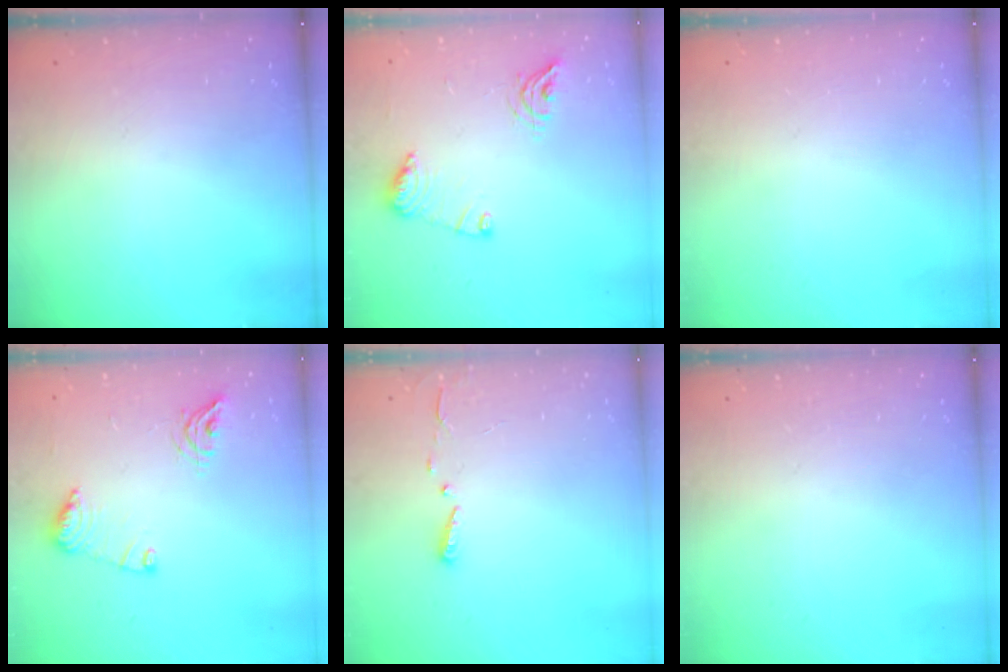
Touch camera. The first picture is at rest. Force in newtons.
{"total": 10.7, "press": 10.6, "slide": 1.1}
{"total": 0.0}
{"total": 10.7, "press": 10.6, "slide": 1.1}
{"total": 3.0, "press": 2.9, "slide": 0.3}
{"total": 0.0}